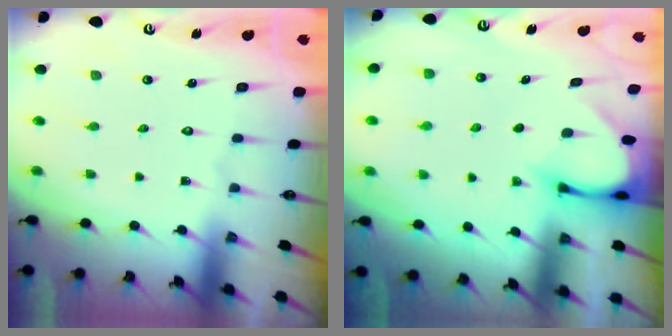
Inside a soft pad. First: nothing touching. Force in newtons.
{"total": 3.0, "press": 2.9, "slide": 0.4}